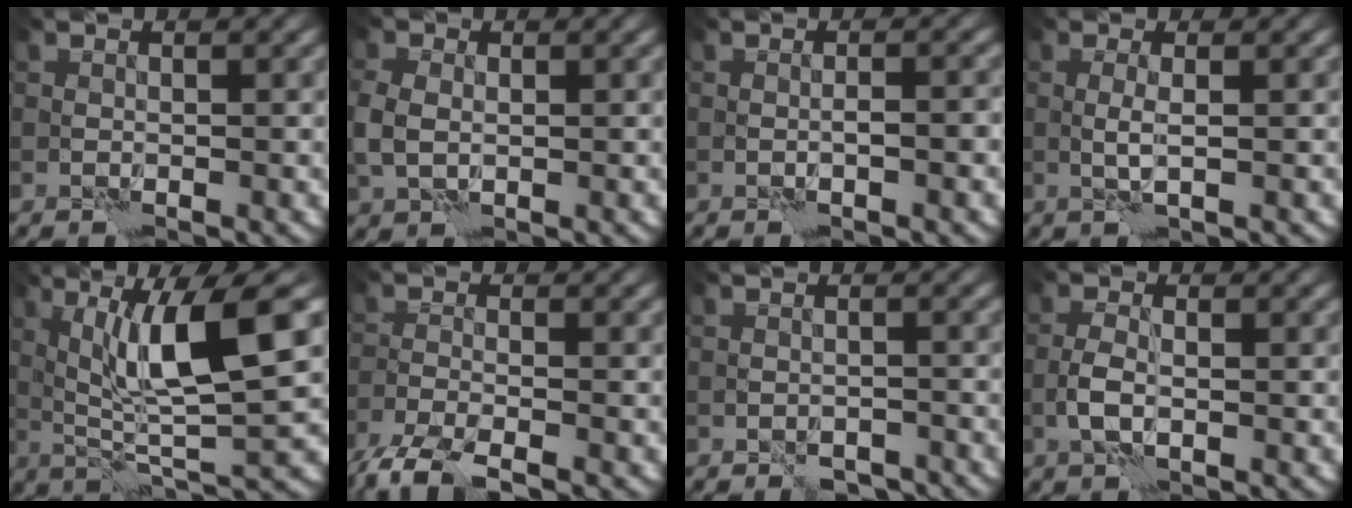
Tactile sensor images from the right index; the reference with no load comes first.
{"total": 2.8, "force": [0.2, 2.1, 1.8], "torque": [-0.052, -0.001, 0.002]}
{"total": 1.2, "force": [-0.5, 0.0, 1.1], "torque": [-0.016, 0.004, -0.009]}
{"total": 1.2, "force": [0.3, -0.1, 1.1], "torque": [-0.025, -0.002, 0.005]}
{"total": 8.8, "force": [2.7, 1.2, 8.3], "torque": [-0.131, -0.006, 0.052]}
{"total": 4.4, "force": [-3.6, 0.8, 2.4], "torque": [-0.047, -0.014, -0.078]}
{"total": 3.0, "force": [-2.5, 1.4, 0.7], "torque": [-0.006, 0.001, -0.037]}
{"total": 1.9, "force": [-0.4, 0.8, 1.7], "torque": [-0.033, 0.001, -0.012]}